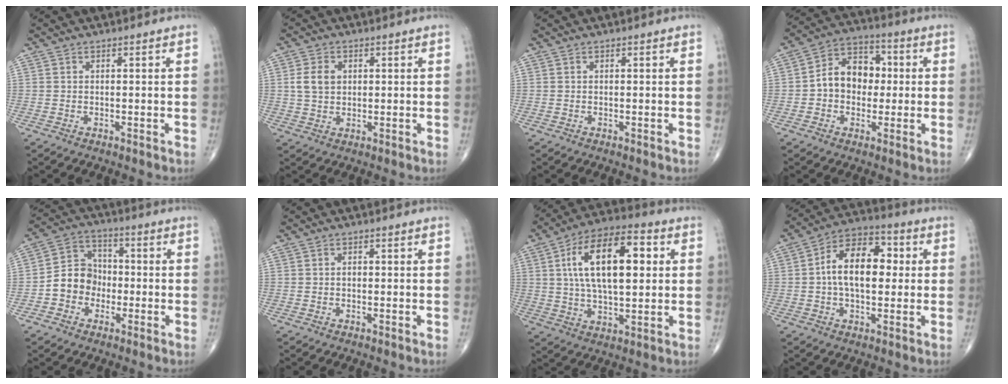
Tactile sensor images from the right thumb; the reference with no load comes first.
{"total": 4.8, "force": [0.9, 3.5, 3.0], "torque": [-0.049, -0.002, 0.017]}
{"total": 0.0}
{"total": 10.7, "force": [-0.1, 8.2, 6.9], "torque": [-0.077, 0.033, -0.012]}
{"total": 9.0, "force": [-2.3, 7.8, 3.9], "torque": [-0.039, 0.037, -0.053]}
{"total": 1.0, "force": [0.0, 0.8, 0.7], "torque": [-0.008, 0.003, -0.001]}
{"total": 18.9, "force": [4.0, 8.9, 16.2], "torque": [-0.259, 0.013, 0.063]}
{"total": 14.0, "force": [1.2, 8.2, 11.3], "torque": [-0.169, 0.027, 0.009]}